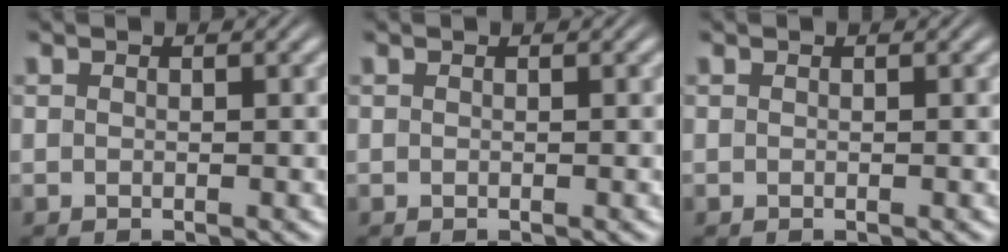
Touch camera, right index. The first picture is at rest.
{"total": 0.0}
{"total": 0.0}